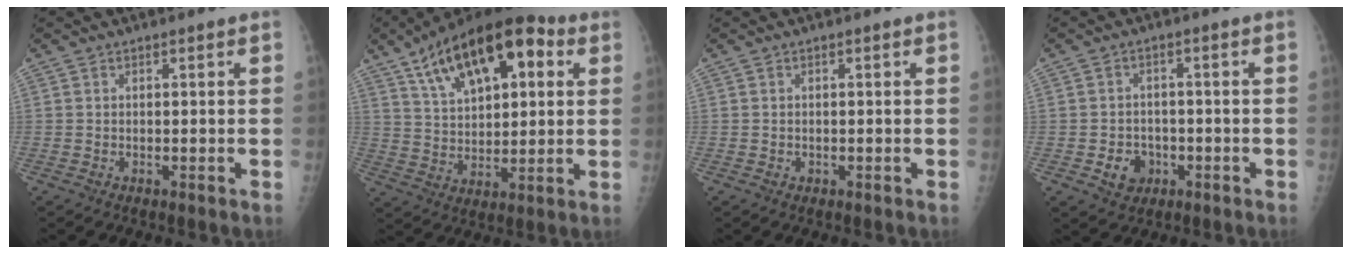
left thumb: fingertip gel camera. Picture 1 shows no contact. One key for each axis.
{"total": 20.6, "fx": 9.1, "fy": 10.1, "fz": 15.5, "tx": -0.223, "ty": -0.001, "tz": 0.153}
{"total": 0.5, "fx": -0.1, "fy": 0.5, "fz": 0.1, "tx": -0.001, "ty": 0.002, "tz": -0.002}
{"total": 4.9, "fx": -1.7, "fy": 4.2, "fz": 2.0, "tx": -0.013, "ty": 0.010, "tz": -0.022}